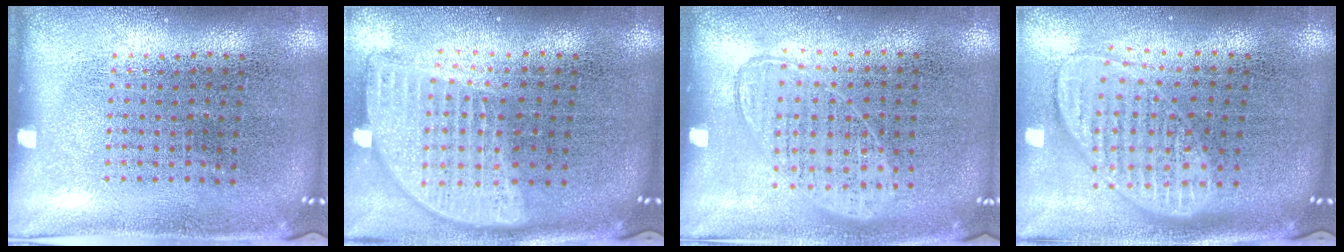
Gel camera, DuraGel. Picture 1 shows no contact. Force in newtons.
{"total": 2.0, "press": 1.6, "slide": 1.1}
{"total": 0.9, "press": 0.8, "slide": 0.4}
{"total": 1.9, "press": 1.5, "slide": 1.2}